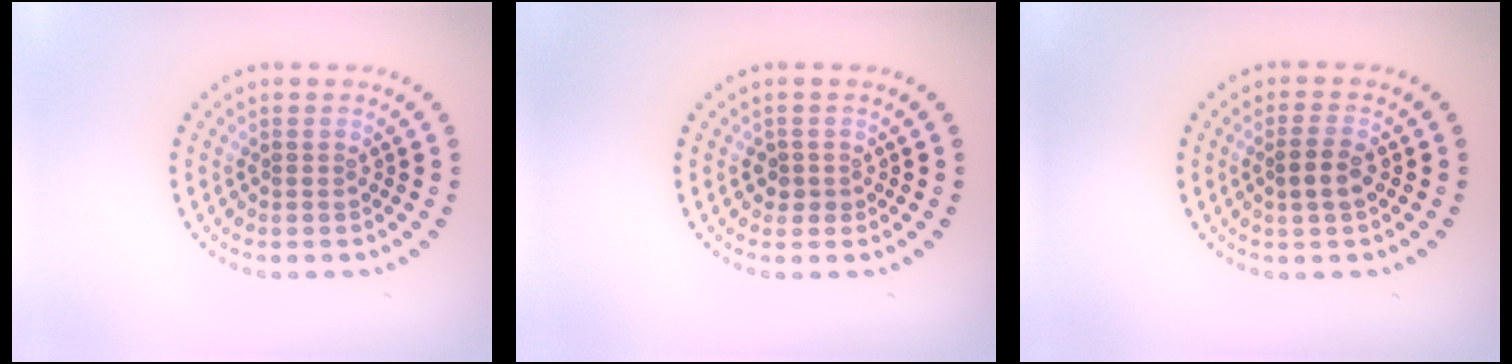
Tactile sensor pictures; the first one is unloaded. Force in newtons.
{"total": 1.3, "press": 1.1, "slide": 0.7}
{"total": 2.1, "press": 2.0, "slide": 0.6}